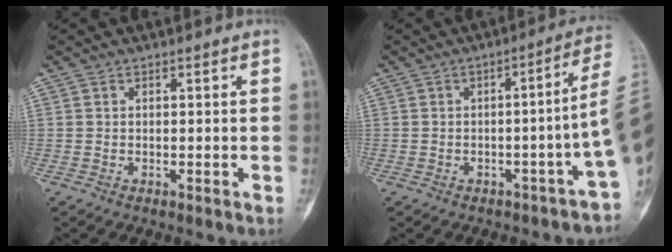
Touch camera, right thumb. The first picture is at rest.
{"total": 8.3, "force": [-0.9, 0.1, 8.2], "torque": [-0.098, 0.035, -0.018]}